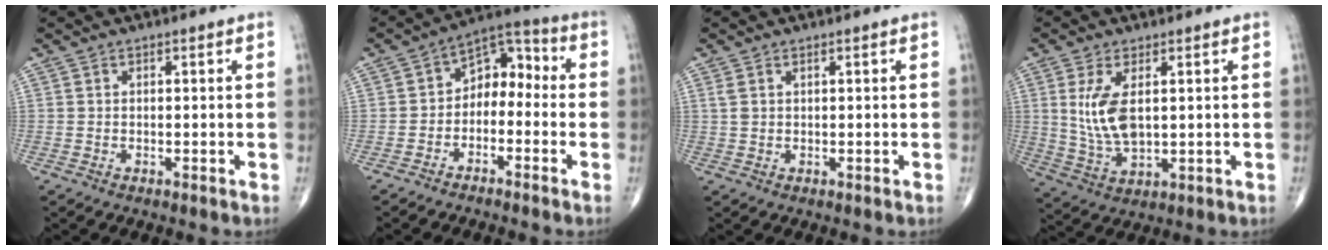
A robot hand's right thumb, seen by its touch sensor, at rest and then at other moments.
{"total": 8.4, "force": [-1.7, 5.8, 5.7], "torque": [-0.056, 0.052, -0.045]}
{"total": 1.6, "force": [0.8, 0.8, 1.1], "torque": [-0.028, 0.006, 0.024]}
{"total": 9.1, "force": [1.8, 4.3, 7.8], "torque": [-0.159, -0.014, 0.048]}